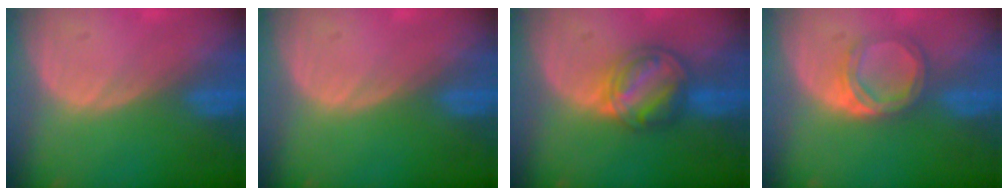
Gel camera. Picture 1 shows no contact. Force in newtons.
{"total": 0.0}
{"total": 6.9, "press": 6.3, "slide": 2.8}
{"total": 4.6, "press": 4.5, "slide": 0.8}